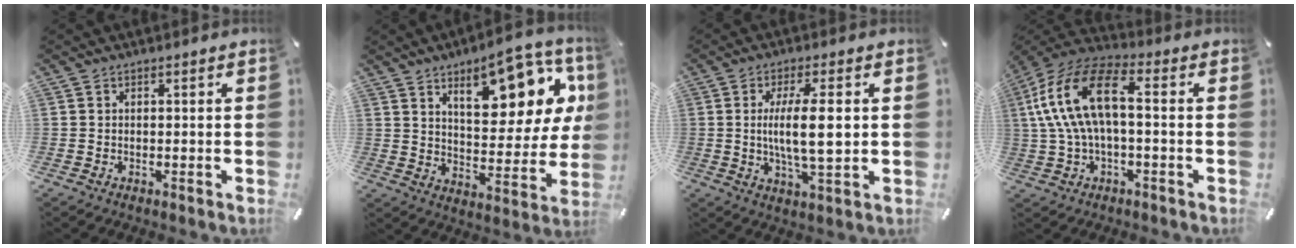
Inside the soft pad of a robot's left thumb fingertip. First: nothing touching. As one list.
[{"total": 17.8, "force": [10.1, 8.2, 12.2], "torque": [-0.156, -0.064, 0.165]}, {"total": 10.8, "force": [0.8, 2.4, 10.5], "torque": [-0.201, -0.008, 0.005]}, {"total": 16.8, "force": [1.9, 8.5, 14.4], "torque": [-0.312, 0.003, 0.028]}]